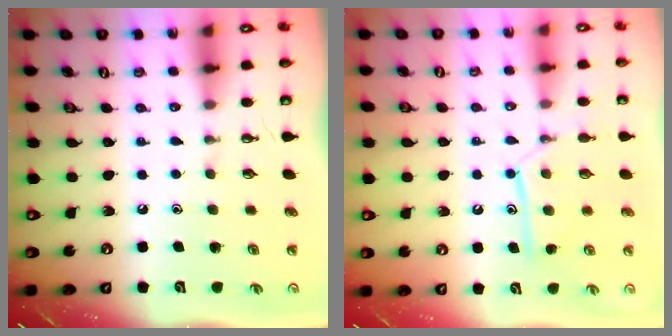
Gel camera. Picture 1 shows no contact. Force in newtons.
{"total": 10.4, "press": 10.4, "slide": 0.6}